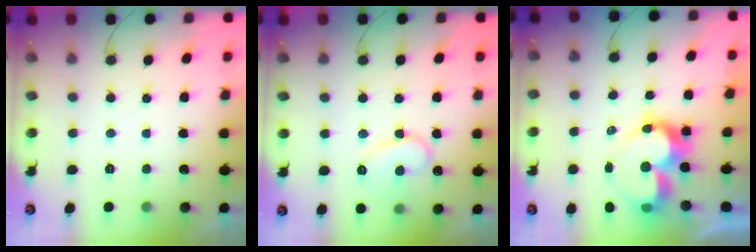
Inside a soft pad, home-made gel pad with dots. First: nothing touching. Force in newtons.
{"total": 10.0, "press": 9.9, "slide": 1.0}
{"total": 10.5, "press": 10.4, "slide": 1.0}